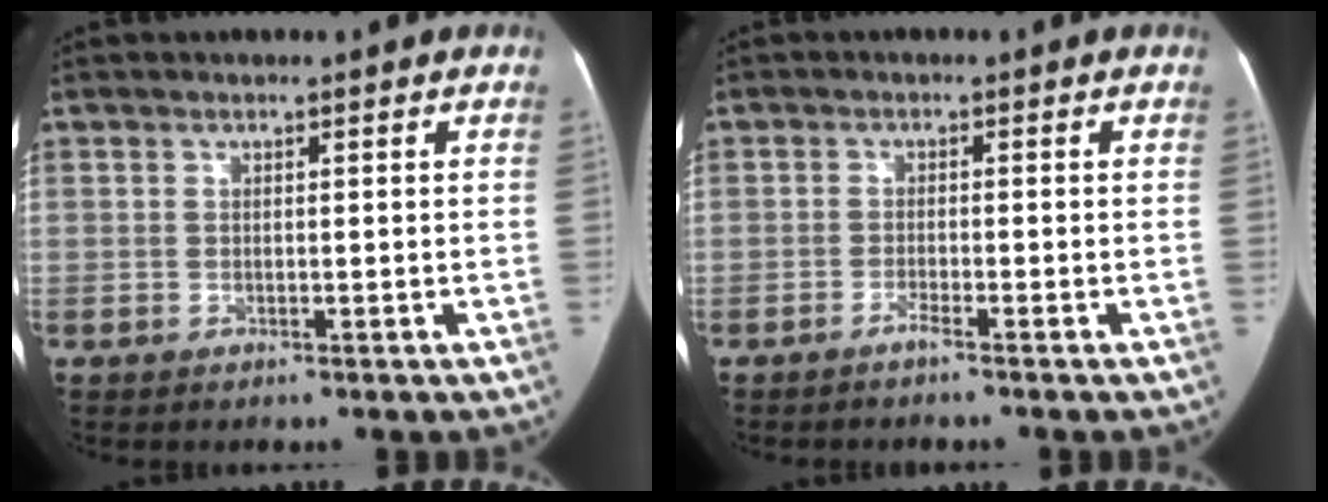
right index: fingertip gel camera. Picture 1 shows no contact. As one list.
[{"total": 1.3, "force": [-1.2, -0.1, 0.6], "torque": [-0.013, 0.001, -0.024]}]